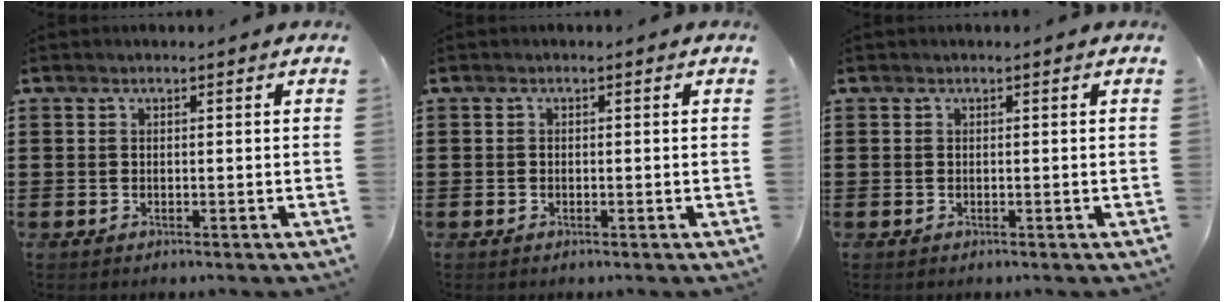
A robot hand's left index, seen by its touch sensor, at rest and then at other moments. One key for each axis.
{"total": 0.5, "fx": -0.3, "fy": 0.3, "fz": 0.2, "tx": -0.006, "ty": 0.000, "tz": -0.007}
{"total": 0.0}